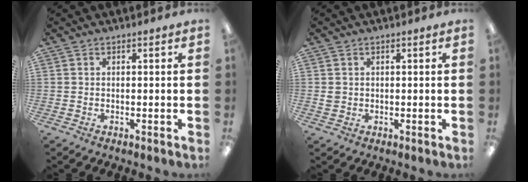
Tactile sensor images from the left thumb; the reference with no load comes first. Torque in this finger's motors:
{"motor_torque": [-0.35, 0.22, -0.16, 0.17, 0.01]}